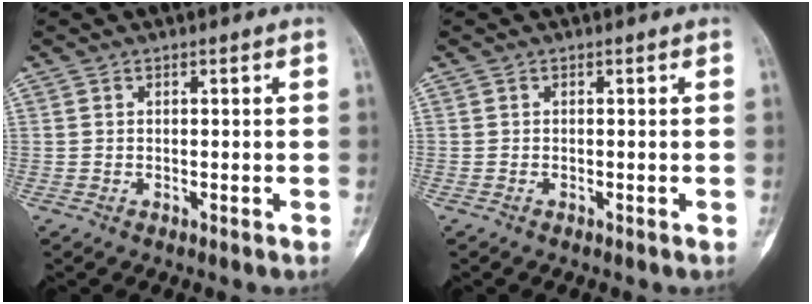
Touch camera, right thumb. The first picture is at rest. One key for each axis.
{"total": 0.0}